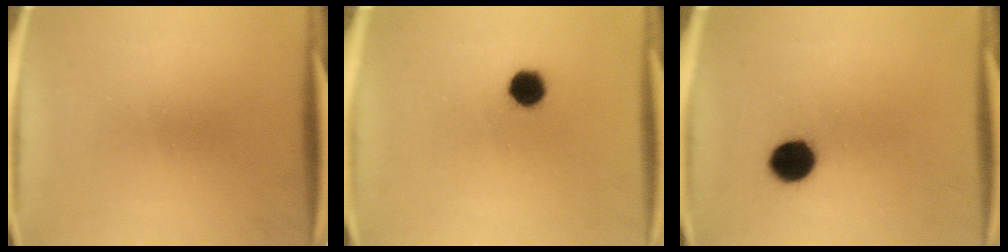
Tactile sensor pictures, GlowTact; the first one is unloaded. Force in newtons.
{"total": 5.2}
{"total": 7.9}